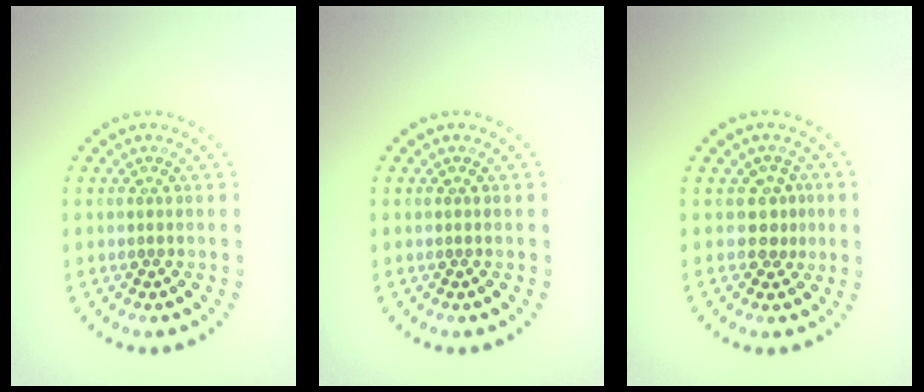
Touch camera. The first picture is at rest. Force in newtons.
{"total": 0.0}
{"total": 2.1, "press": 1.6, "slide": 1.4}